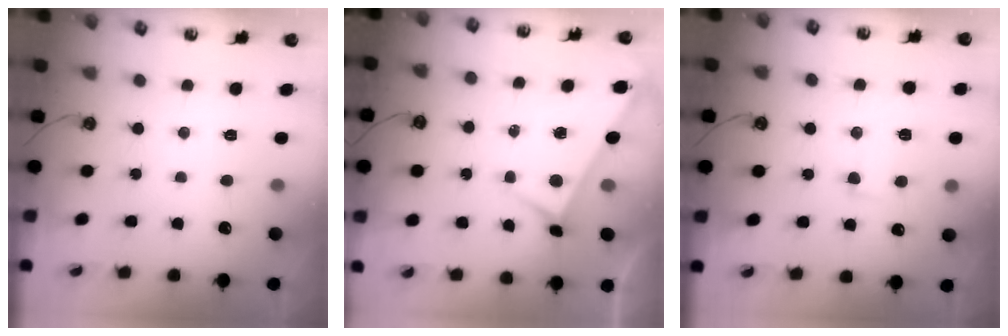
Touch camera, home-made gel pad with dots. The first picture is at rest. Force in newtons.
{"total": 2.5, "press": 2.5, "slide": 0.6}
{"total": 1.2, "press": 0.6, "slide": 1.0}